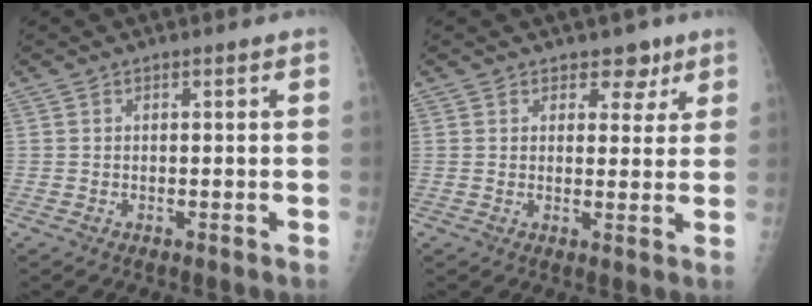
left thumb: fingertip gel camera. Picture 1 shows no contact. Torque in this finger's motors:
{"motor_torque": [-0.56, 0.07, -0.34, 0.29, -0.19]}